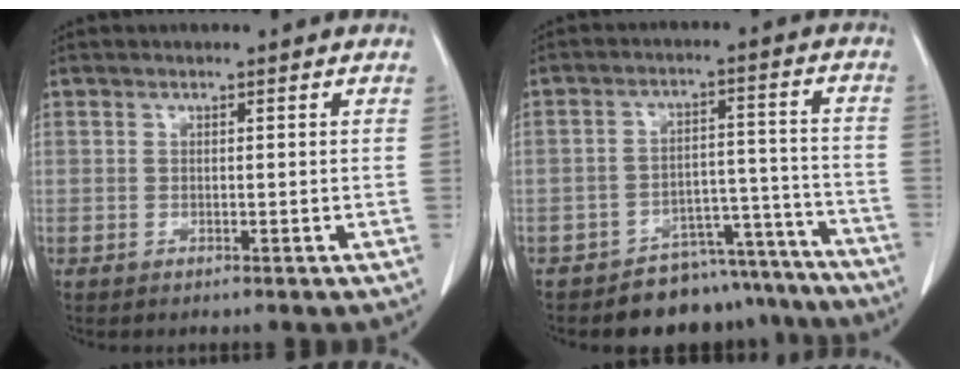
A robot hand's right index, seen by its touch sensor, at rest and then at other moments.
{"total": 11.2, "force": [-10.1, 4.8, 0.7], "torque": [0.032, 0.056, -0.134]}